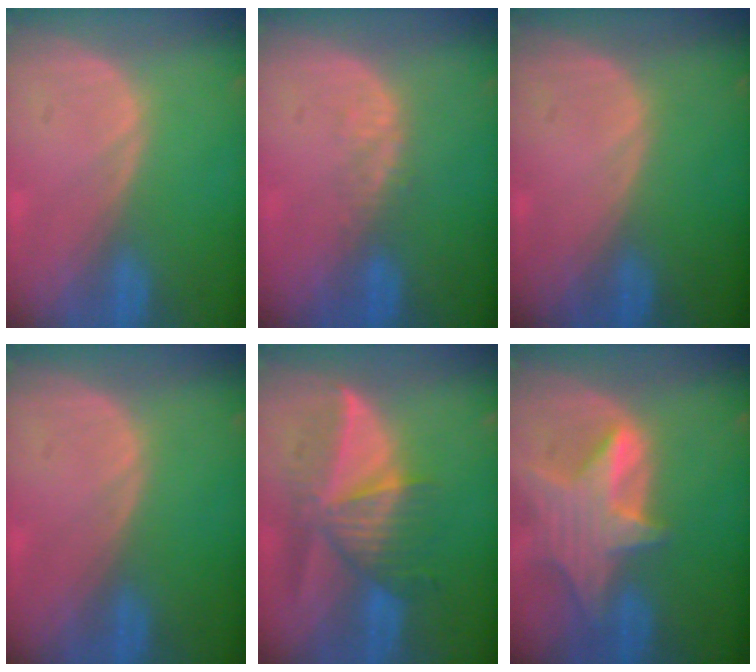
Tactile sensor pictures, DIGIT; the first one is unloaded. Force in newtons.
{"total": 2.5, "press": 1.9, "slide": 1.7}
{"total": 0.0}
{"total": 0.0}
{"total": 8.2, "press": 7.8, "slide": 2.5}
{"total": 8.4, "press": 7.5, "slide": 3.7}